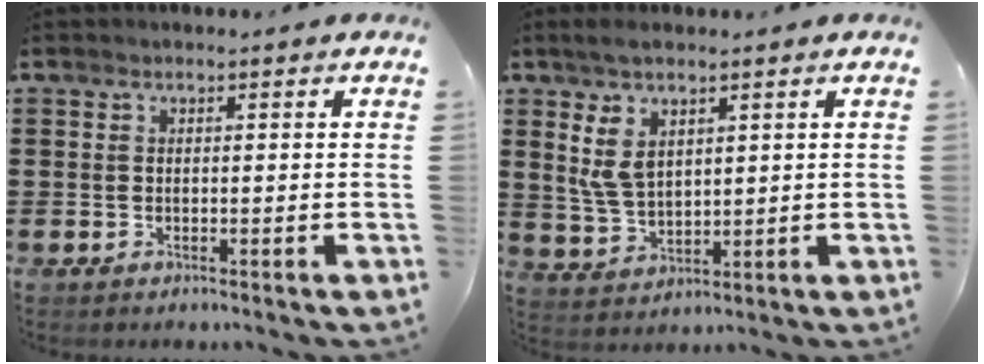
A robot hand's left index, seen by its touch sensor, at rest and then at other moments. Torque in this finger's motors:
{"motor_torque": [1.14, -1.00, 0.62, 0.18]}